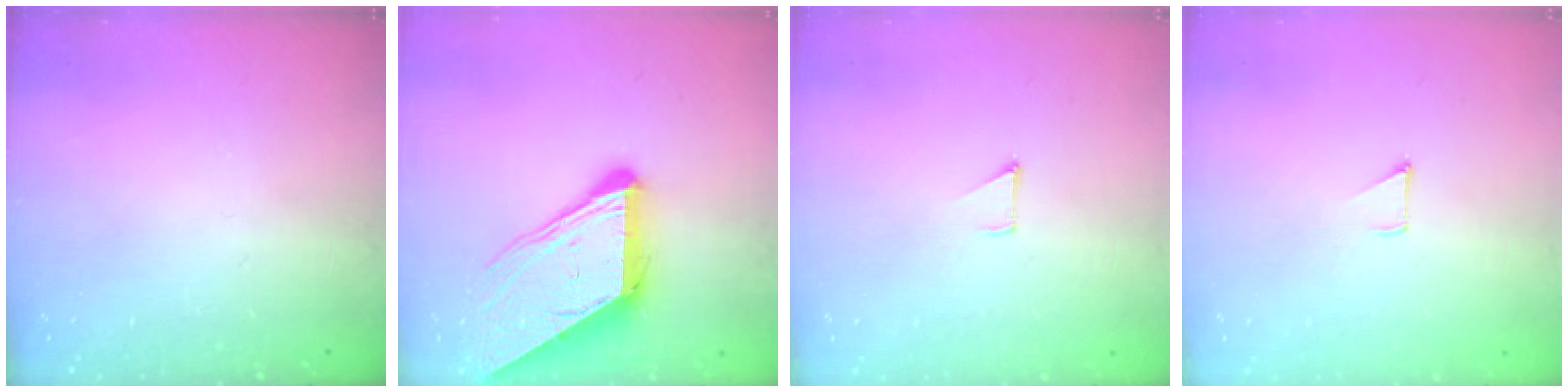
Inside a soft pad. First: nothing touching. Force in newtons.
{"total": 11.5, "press": 11.4, "slide": 1.1}
{"total": 2.9, "press": 2.8, "slide": 0.3}
{"total": 2.9, "press": 2.8, "slide": 0.3}